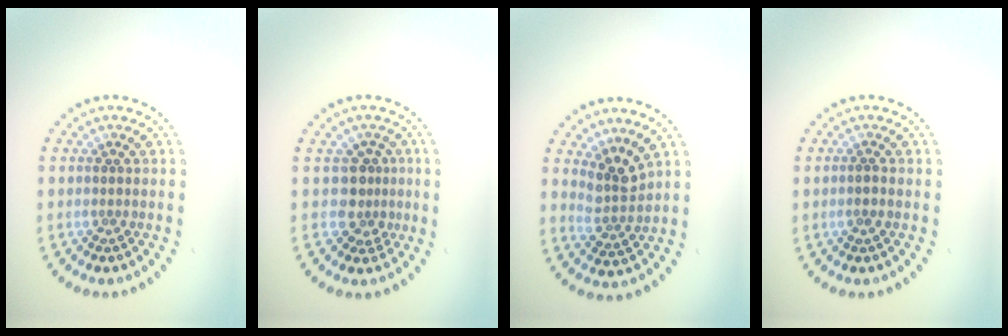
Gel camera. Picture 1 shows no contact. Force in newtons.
{"total": 2.5, "press": 1.8, "slide": 1.7}
{"total": 2.7, "press": 2.0, "slide": 1.8}
{"total": 0.7, "press": 0.5, "slide": 0.5}